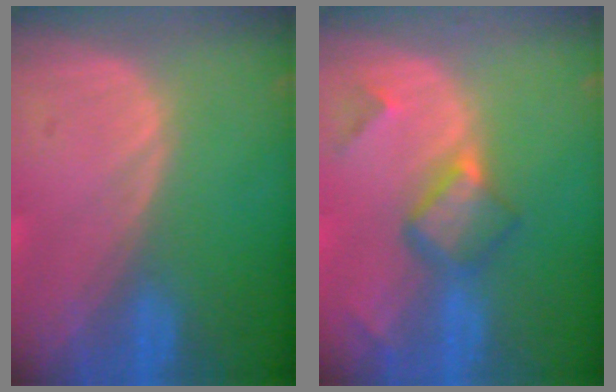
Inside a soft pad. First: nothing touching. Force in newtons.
{"total": 5.6, "press": 4.9, "slide": 2.7}